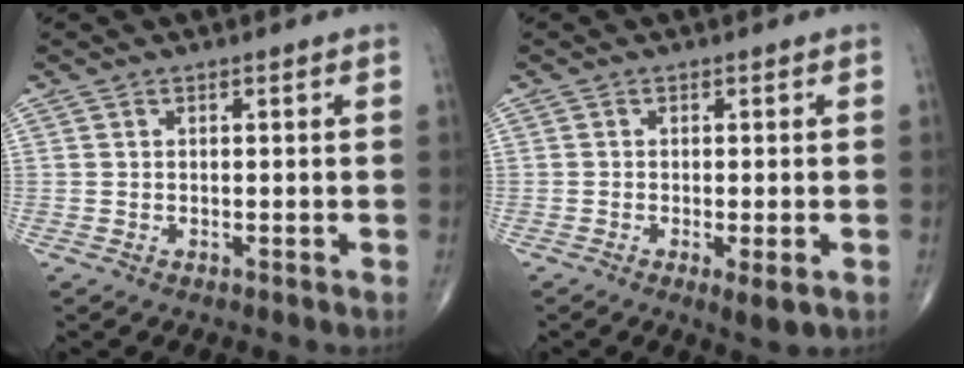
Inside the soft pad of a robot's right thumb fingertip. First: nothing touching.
{"total": 3.3, "force": [-1.2, 0.7, 3.0], "torque": [-0.050, -0.009, -0.020]}